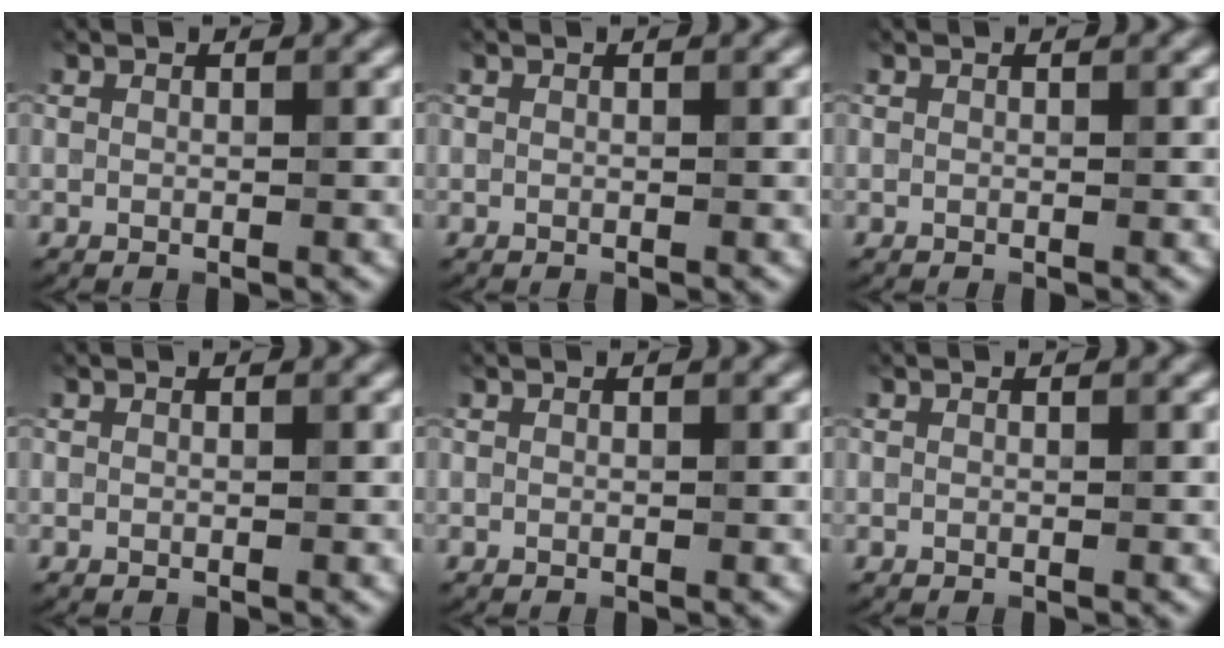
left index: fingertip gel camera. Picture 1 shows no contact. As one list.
[{"total": 0.0}, {"total": 0.0}, {"total": 0.0}, {"total": 0.0}, {"total": 0.0}]